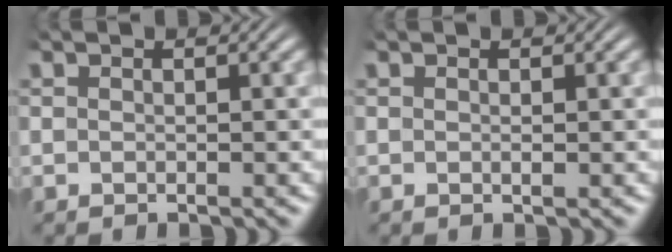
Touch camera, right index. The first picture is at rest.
{"total": 0.0}